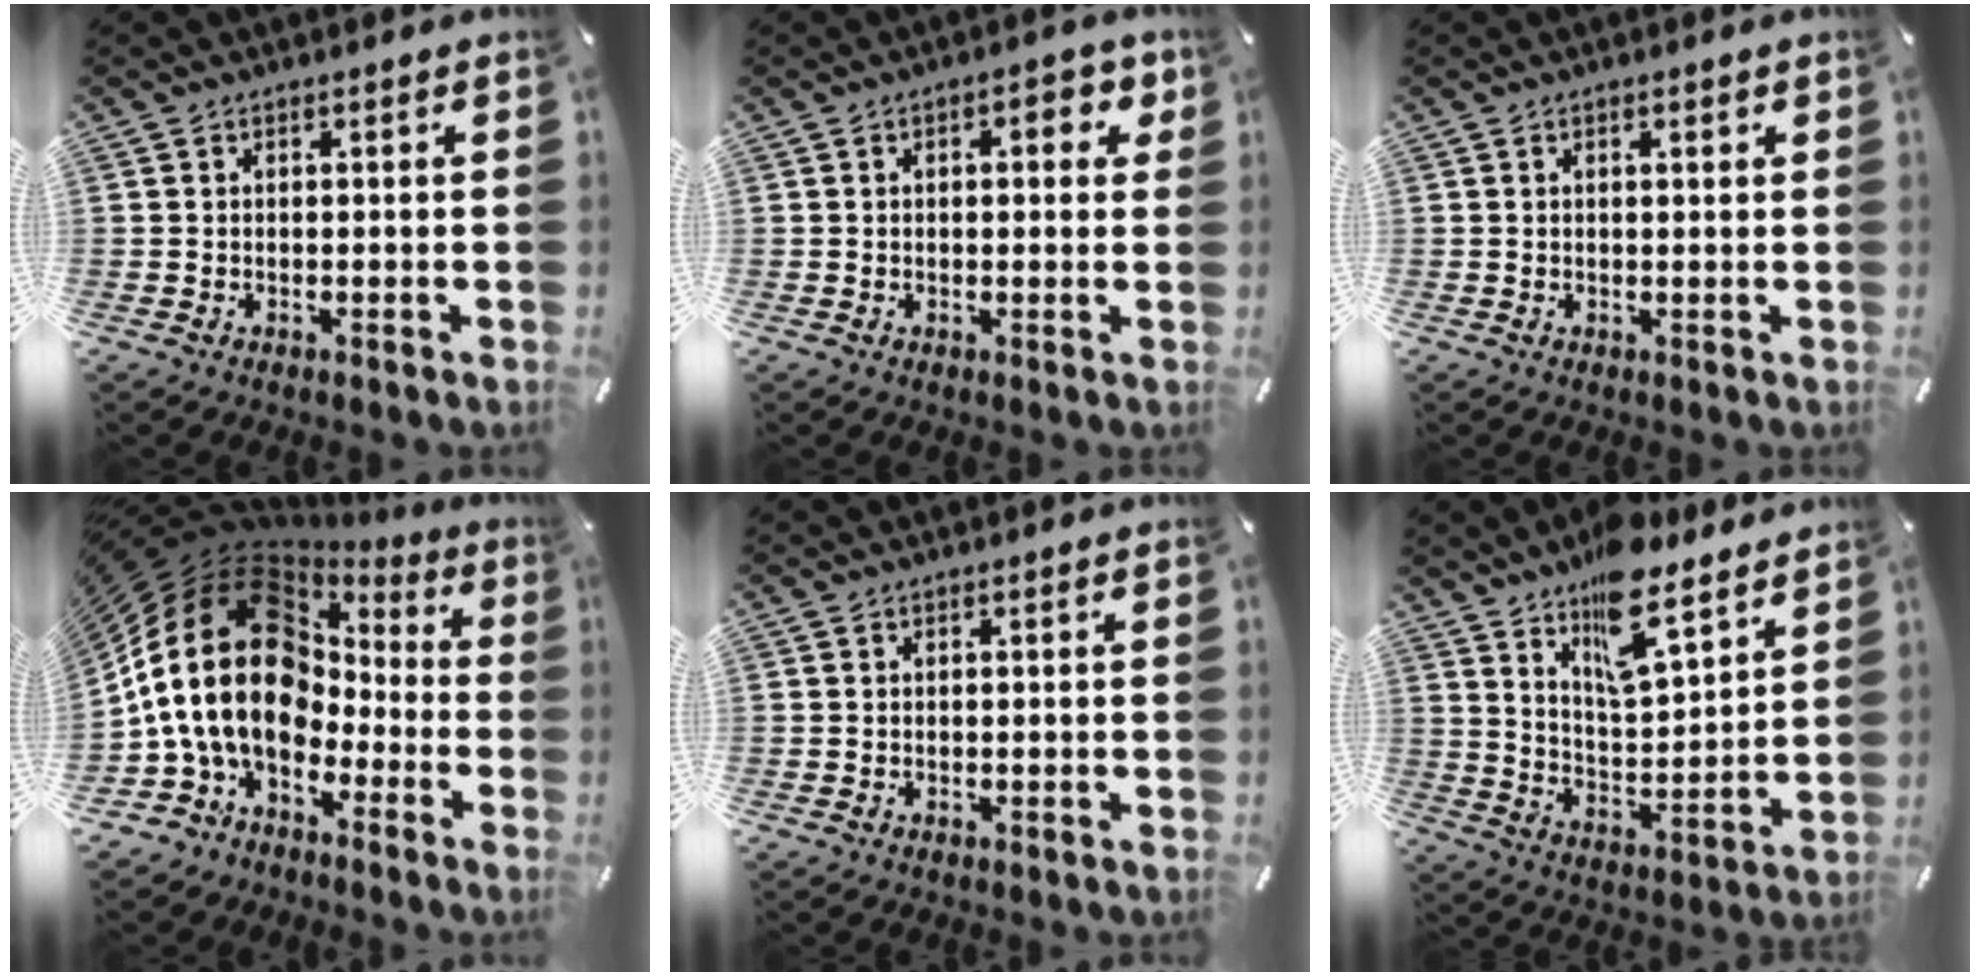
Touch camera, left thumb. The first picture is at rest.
{"total": 5.1, "force": [1.3, 2.7, 4.2], "torque": [-0.044, -0.003, 0.011]}
{"total": 1.0, "force": [0.5, 0.4, 0.9], "torque": [-0.017, 0.002, 0.008]}
{"total": 21.4, "force": [-1.2, 16.1, 14.0], "torque": [-0.308, 0.003, -0.023]}
{"total": 0.0}
{"total": 14.2, "force": [10.9, 5.5, 7.2], "torque": [-0.114, -0.070, 0.192]}